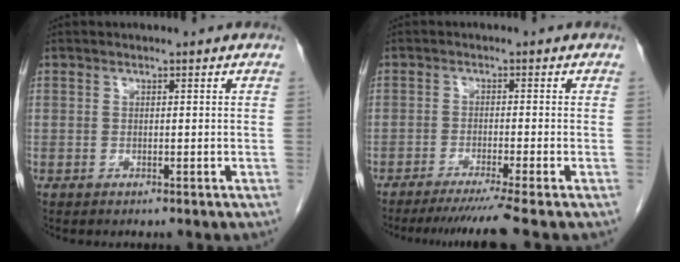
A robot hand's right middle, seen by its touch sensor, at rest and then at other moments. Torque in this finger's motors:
{"motor_torque": [0.06, -0.03, 0.03, 0.04]}